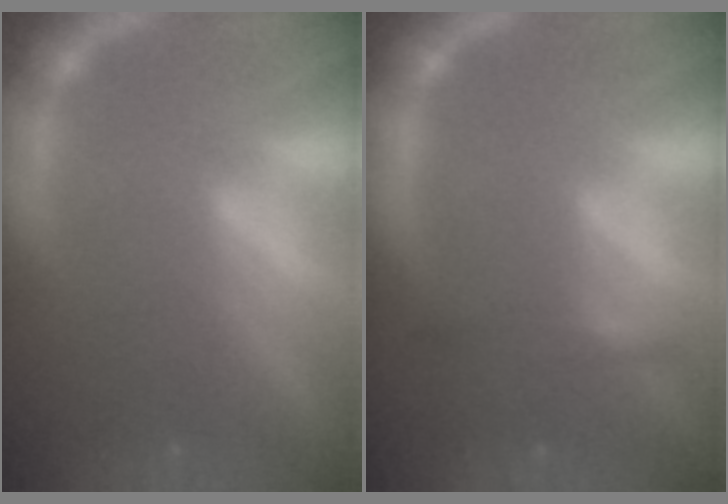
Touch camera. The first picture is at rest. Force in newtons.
{"total": 1.9}